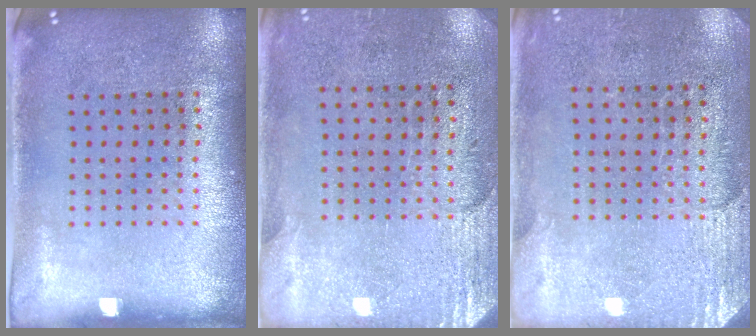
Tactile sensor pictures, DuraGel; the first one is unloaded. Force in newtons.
{"total": 2.8, "press": 2.5, "slide": 1.2}
{"total": 2.6, "press": 2.4, "slide": 1.1}